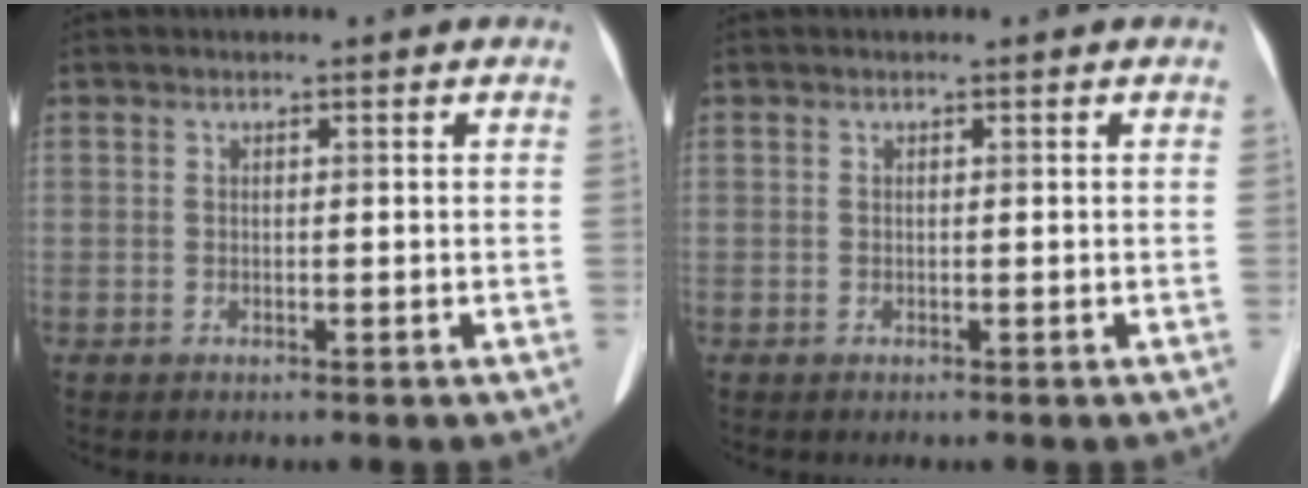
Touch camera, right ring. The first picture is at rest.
{"total": 0.0}